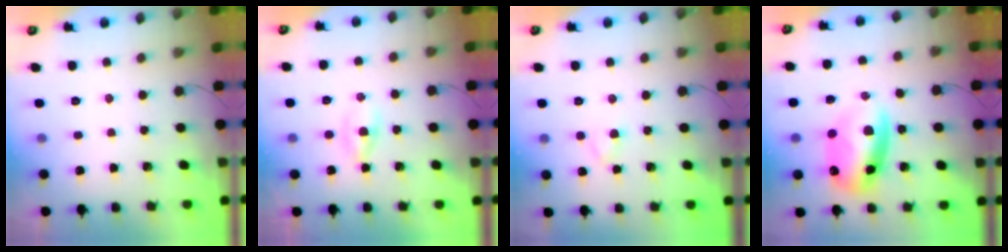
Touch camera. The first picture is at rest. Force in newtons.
{"total": 1.5, "press": 1.3, "slide": 0.8}
{"total": 2.7, "press": 2.5, "slide": 1.2}
{"total": 12.0, "press": 11.6, "slide": 3.2}